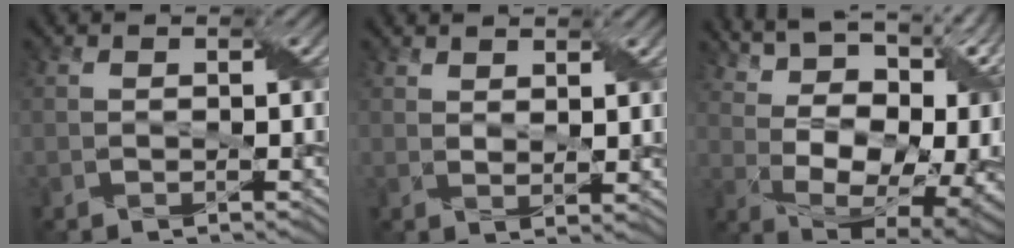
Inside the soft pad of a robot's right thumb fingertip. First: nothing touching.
{"total": 2.3, "force": [1.8, 0.7, 1.3], "torque": [-0.027, -0.003, 0.039]}
{"total": 19.6, "force": [8.4, 9.6, 14.9], "torque": [-0.229, 0.041, 0.166]}